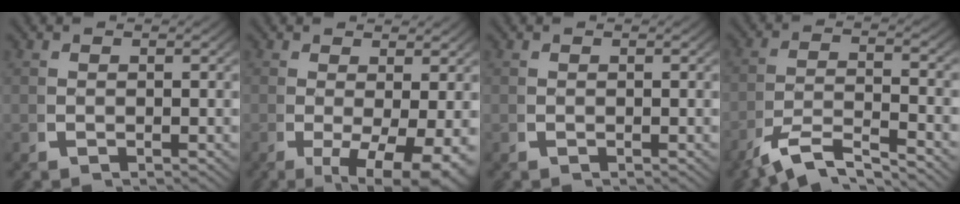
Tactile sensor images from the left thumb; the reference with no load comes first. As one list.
[{"total": 6.8, "force": [-1.6, 3.4, 5.6], "torque": [-0.096, -0.035, -0.011]}, {"total": 0.0}, {"total": 6.4, "force": [-3.9, 3.1, 4.0], "torque": [-0.078, -0.021, -0.061]}]